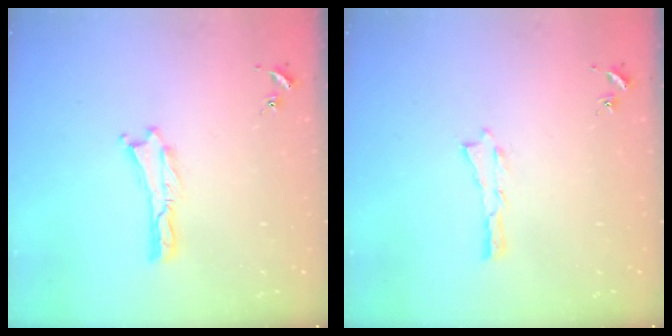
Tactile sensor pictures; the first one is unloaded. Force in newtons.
{"total": 0.0}